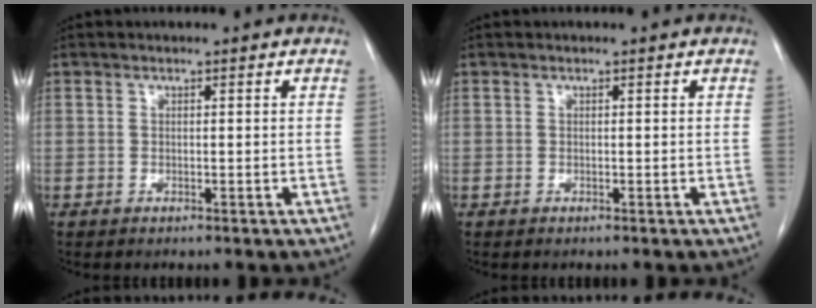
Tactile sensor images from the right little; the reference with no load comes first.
{"total": 0.0}